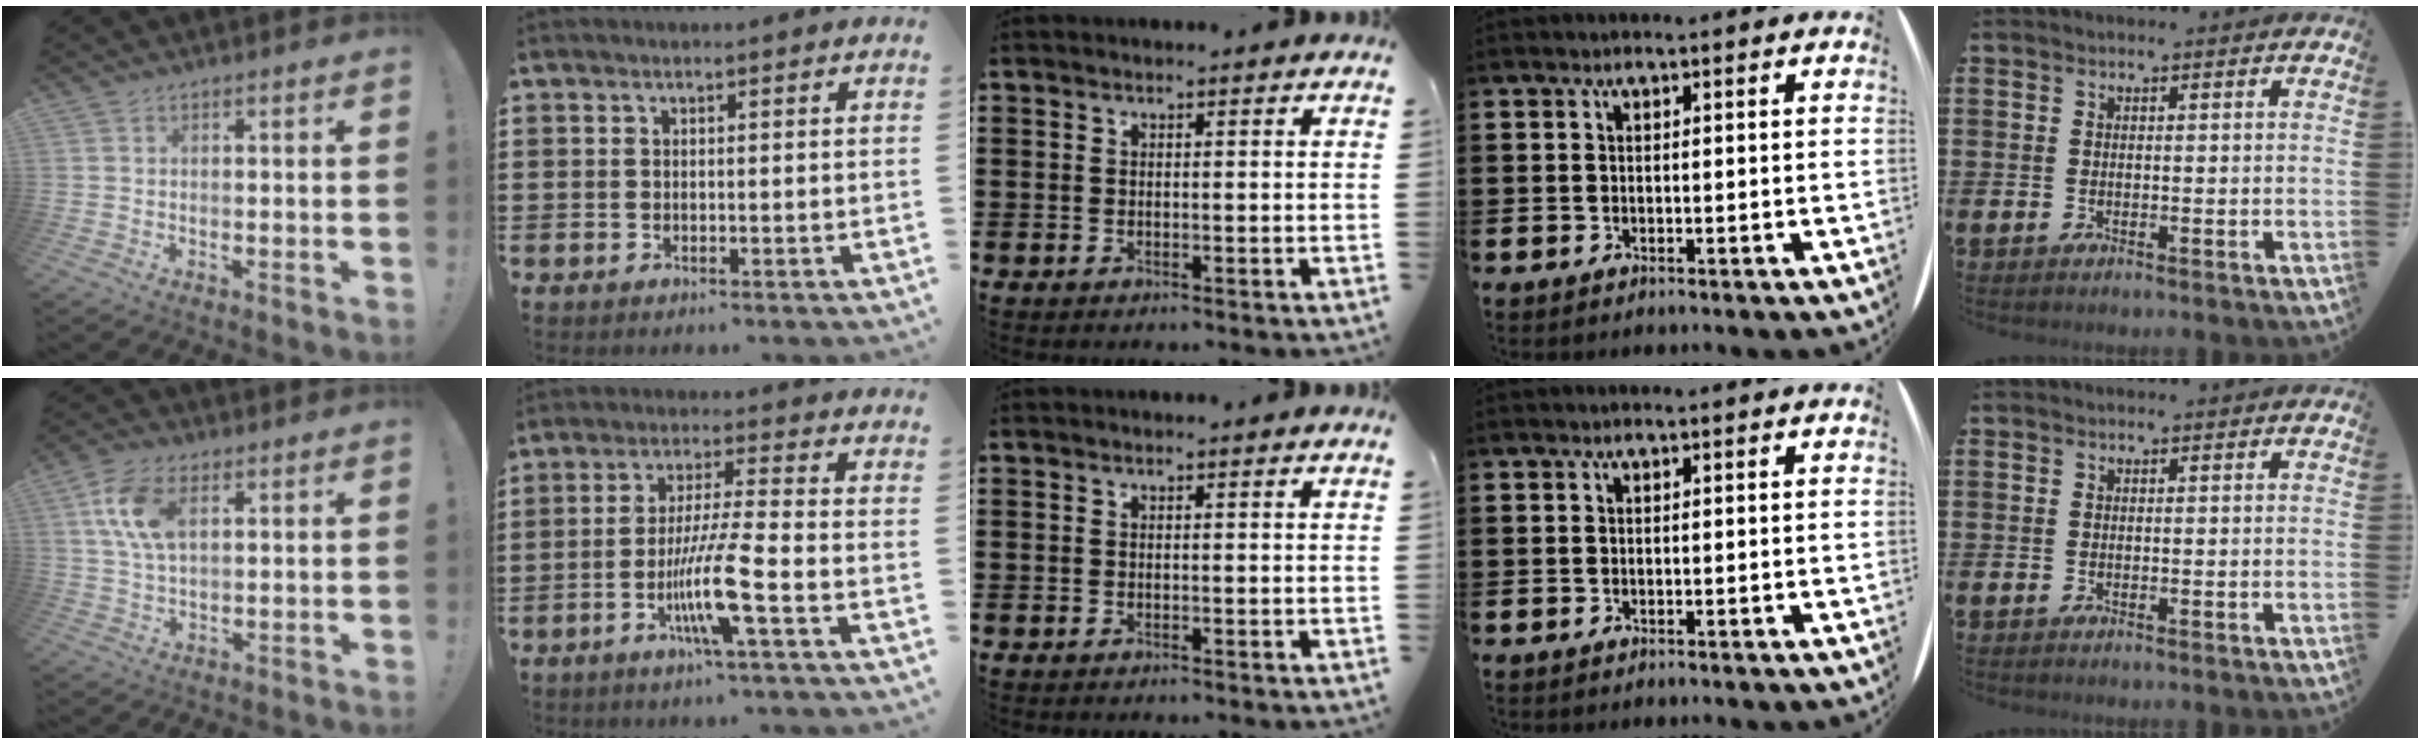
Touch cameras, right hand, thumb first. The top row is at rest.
{"thumb": {"total": 10.6, "force": [3.7, 5.8, 8.0], "torque": [-0.172, 0.004, 0.067]}, "index": {"total": 9.5, "force": [-3.7, 0.2, 8.7], "torque": [-0.170, -0.013, -0.072]}}